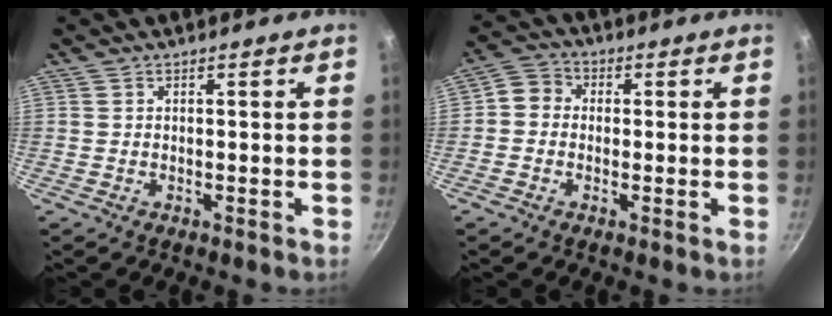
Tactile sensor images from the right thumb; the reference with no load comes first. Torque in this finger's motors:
{"motor_torque": [-0.02, 0.02, 0.60, -0.20, 0.05]}